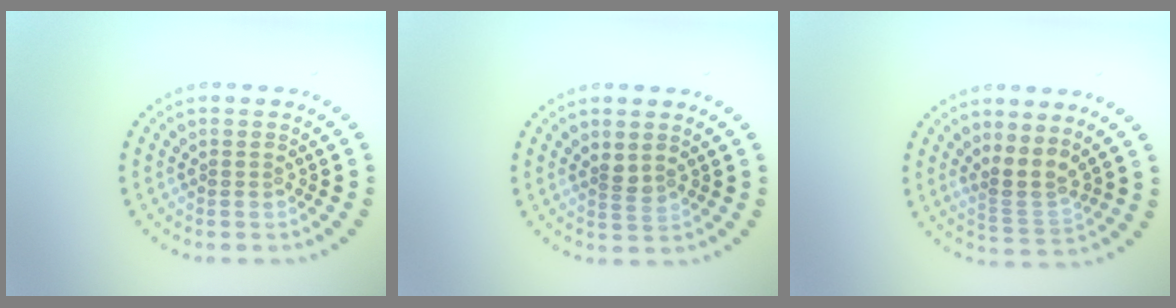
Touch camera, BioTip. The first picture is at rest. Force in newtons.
{"total": 1.4, "press": 1.0, "slide": 1.0}
{"total": 2.5, "press": 1.8, "slide": 1.7}